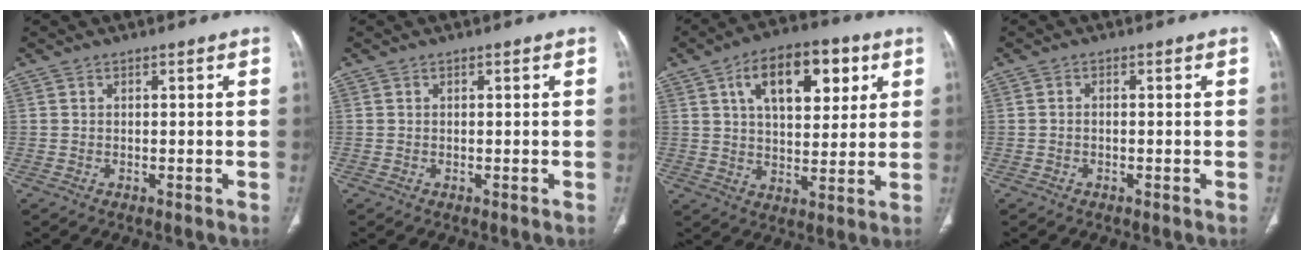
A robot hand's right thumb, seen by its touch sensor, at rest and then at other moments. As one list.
[{"total": 0.0}, {"total": 16.0, "force": [6.4, 8.5, 12.0], "torque": [-0.147, -0.008, 0.100]}, {"total": 0.7, "force": [-0.3, 0.4, 0.5], "torque": [-0.006, 0.002, -0.007]}]